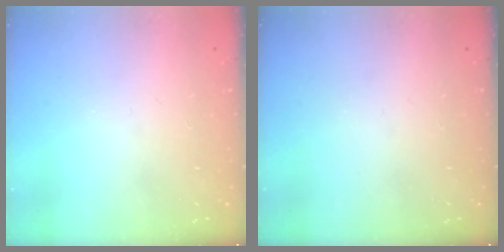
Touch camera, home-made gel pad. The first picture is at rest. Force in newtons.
{"total": 0.0}